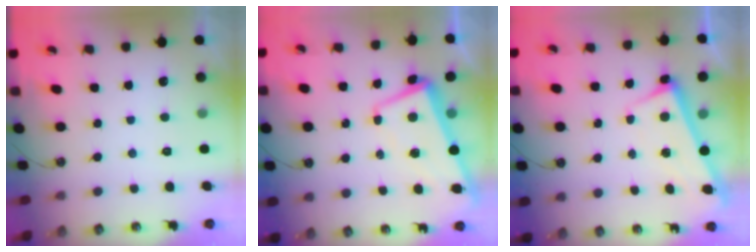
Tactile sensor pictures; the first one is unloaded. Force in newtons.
{"total": 1.2, "press": 0.0, "slide": 1.2}
{"total": 2.8, "press": 2.8, "slide": 0.4}